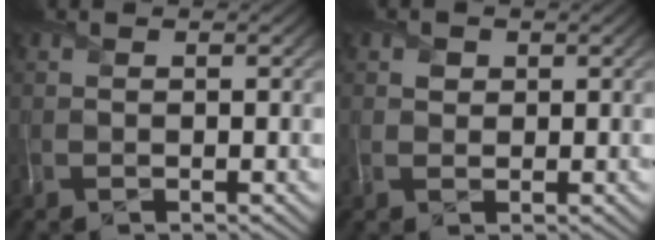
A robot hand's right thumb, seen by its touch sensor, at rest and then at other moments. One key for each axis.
{"total": 1.5, "fx": 0.8, "fy": 1.2, "fz": 0.4, "tx": -0.007, "ty": 0.004, "tz": 0.013}